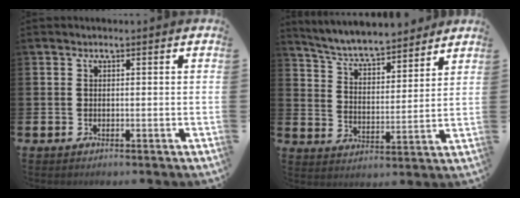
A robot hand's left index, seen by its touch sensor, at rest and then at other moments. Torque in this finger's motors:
{"motor_torque": [1.06, -1.09, 0.73, 0.08]}